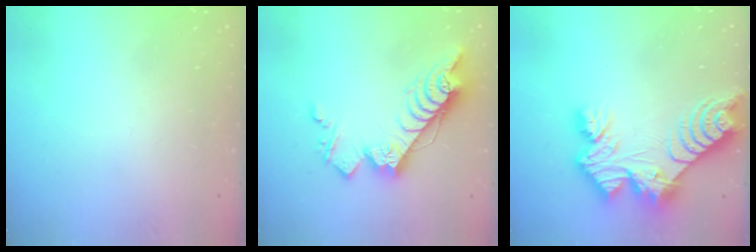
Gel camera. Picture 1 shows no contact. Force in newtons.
{"total": 14.6, "press": 14.5, "slide": 1.0}
{"total": 14.5, "press": 14.4, "slide": 1.2}